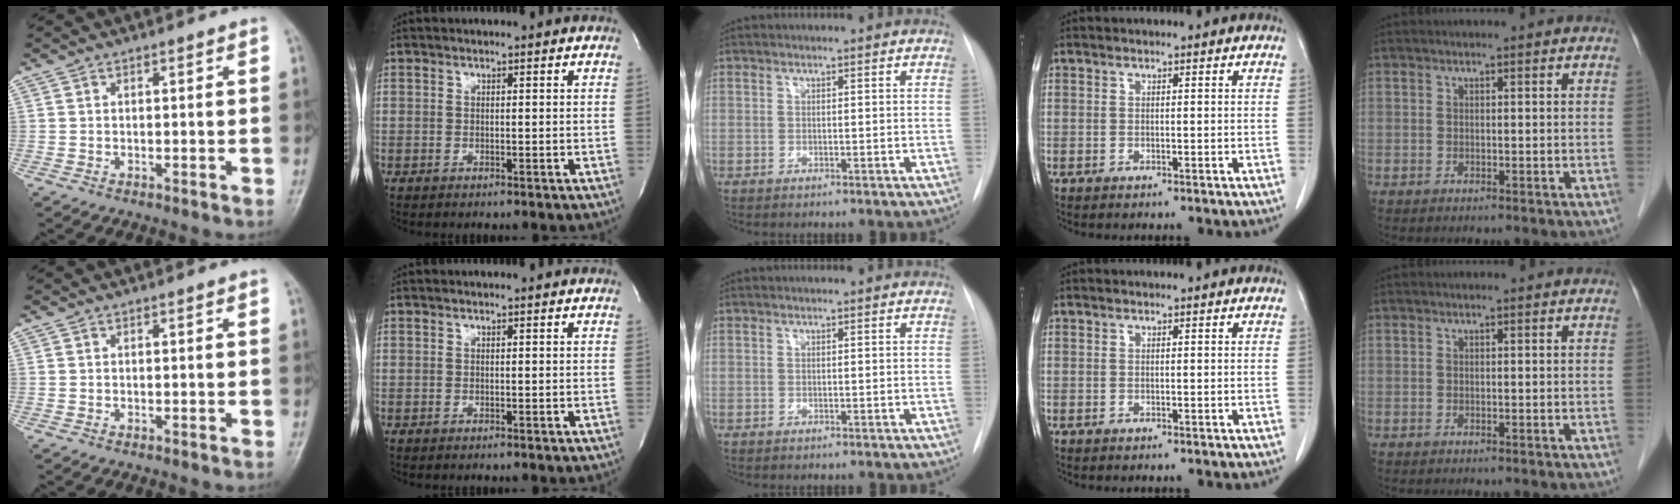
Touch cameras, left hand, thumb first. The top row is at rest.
{}